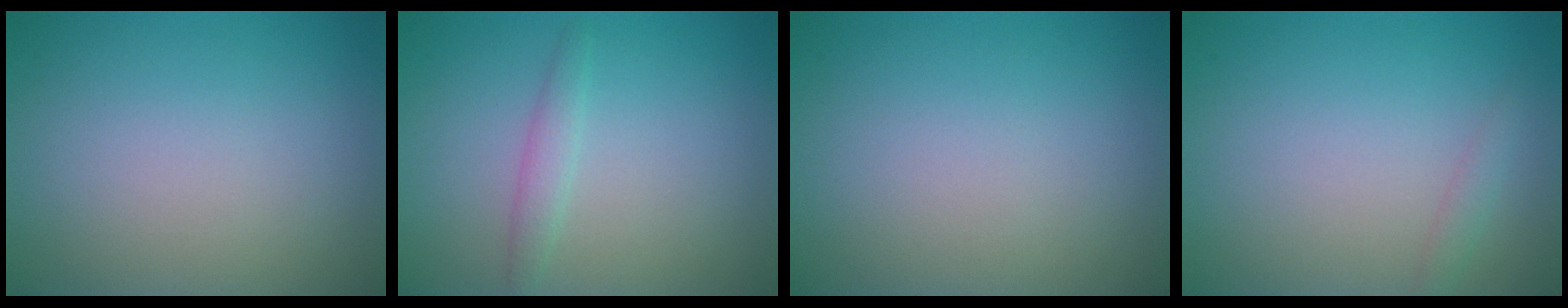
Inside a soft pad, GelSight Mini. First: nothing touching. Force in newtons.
{"total": 1.5, "press": 1.5, "slide": 0.0}
{"total": 0.0}
{"total": 1.0, "press": 1.0, "slide": 0.0}